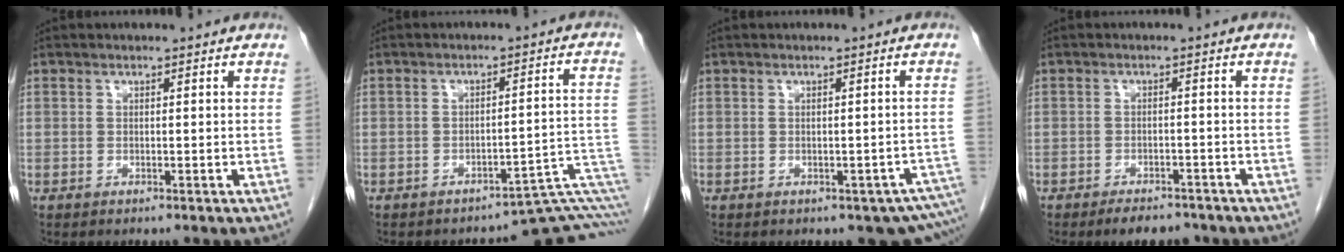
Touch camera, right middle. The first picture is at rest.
{"total": 6.5, "force": [-5.3, 0.3, 3.8], "torque": [-0.031, 0.049, -0.053]}
{"total": 5.8, "force": [-4.2, 2.8, 3.0], "torque": [-0.010, 0.002, -0.043]}
{"total": 4.7, "force": [-3.8, 1.8, 1.9], "torque": [-0.029, -0.002, -0.054]}